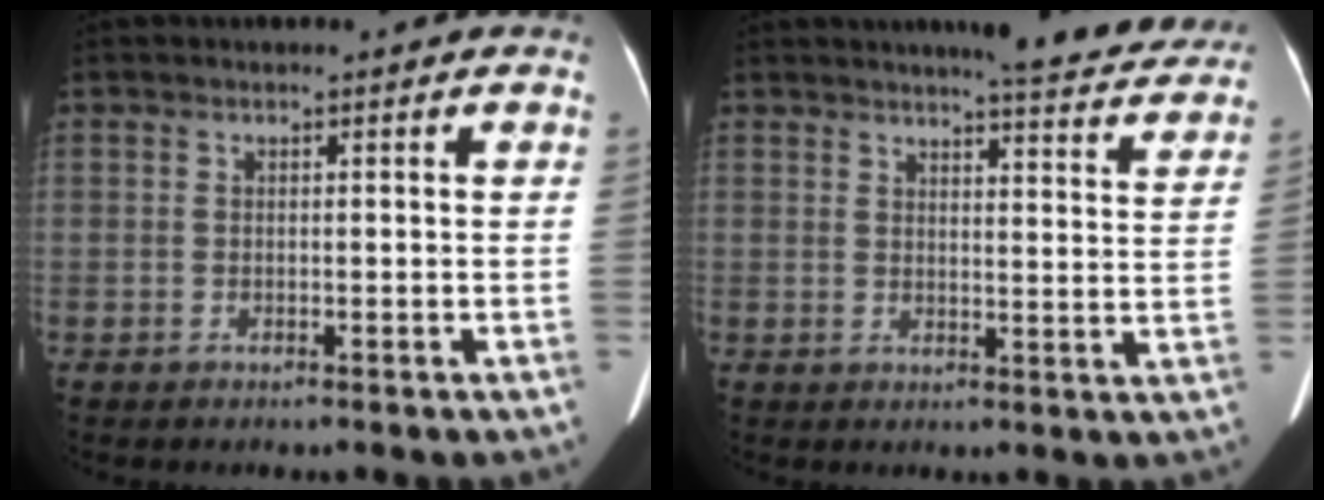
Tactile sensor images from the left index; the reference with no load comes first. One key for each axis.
{"total": 12.1, "fx": 11.1, "fy": 1.4, "fz": 4.5, "tx": -0.042, "ty": -0.022, "tz": 0.114}